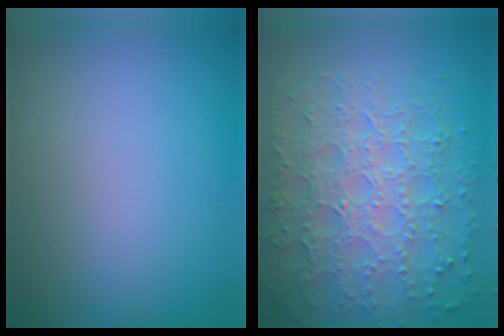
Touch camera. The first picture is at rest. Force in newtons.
{"total": 7.7, "press": 5.6, "slide": 5.3}